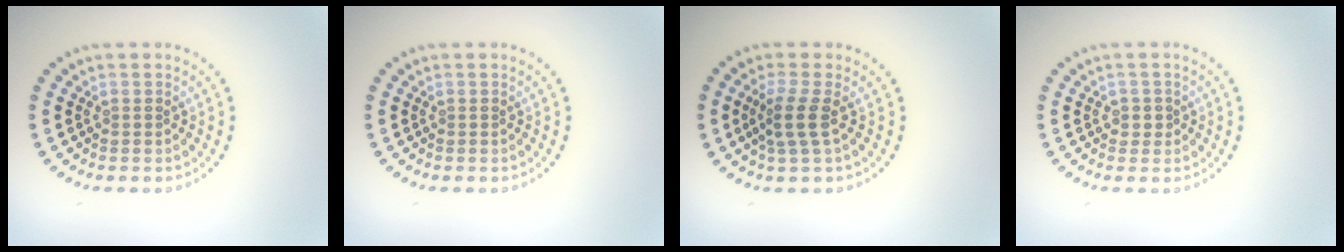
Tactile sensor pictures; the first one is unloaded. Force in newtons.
{"total": 0.0}
{"total": 2.3, "press": 1.9, "slide": 1.4}
{"total": 1.2, "press": 1.0, "slide": 0.6}